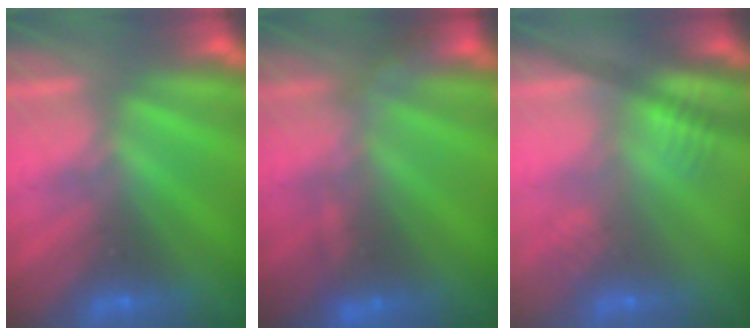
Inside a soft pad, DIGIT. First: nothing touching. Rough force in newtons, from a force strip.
{"total": 2.9}
{"total": 2.5}